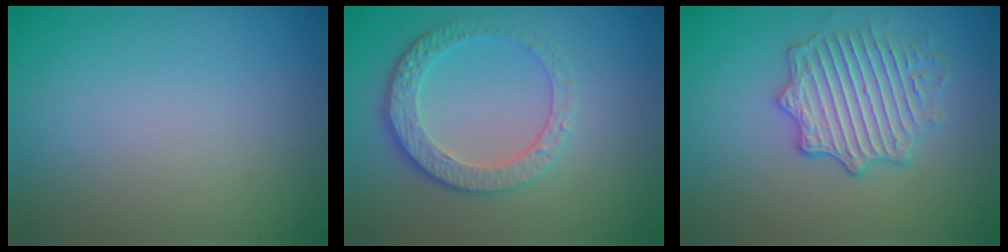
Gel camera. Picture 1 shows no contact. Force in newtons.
{"total": 4.5, "press": 3.2, "slide": 3.2}
{"total": 4.2, "press": 3.8, "slide": 1.8}